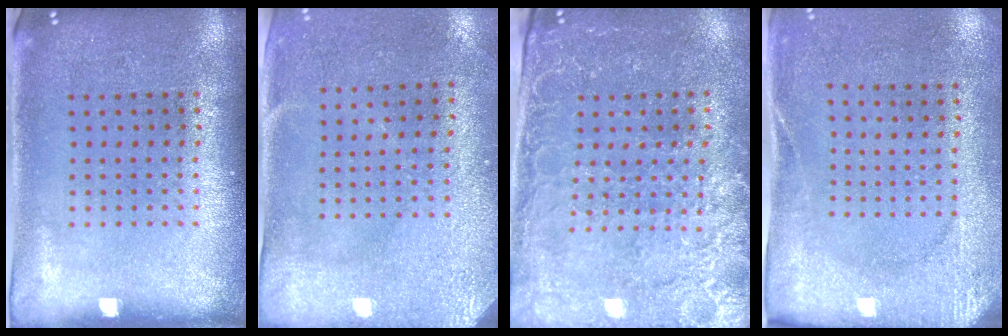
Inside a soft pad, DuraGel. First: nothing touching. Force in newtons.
{"total": 3.0, "press": 2.4, "slide": 1.8}
{"total": 2.9, "press": 2.8, "slide": 0.8}
{"total": 2.6, "press": 2.1, "slide": 1.6}